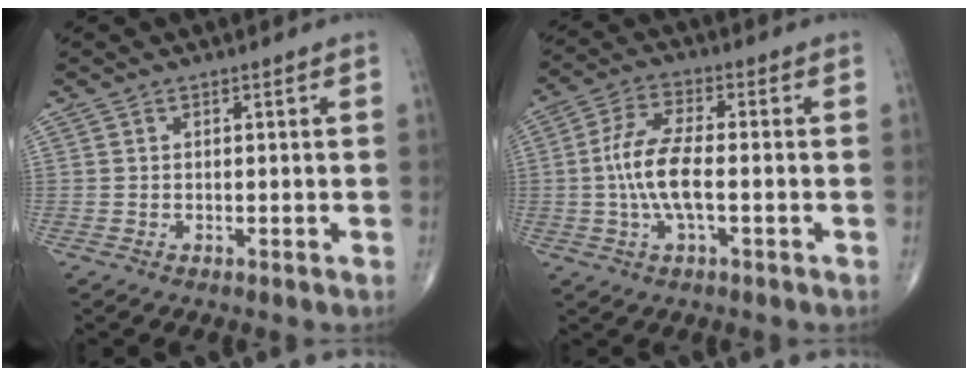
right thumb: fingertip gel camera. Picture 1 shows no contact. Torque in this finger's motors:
{"motor_torque": [2.54, 2.46, 1.60, -0.16, 0.14]}